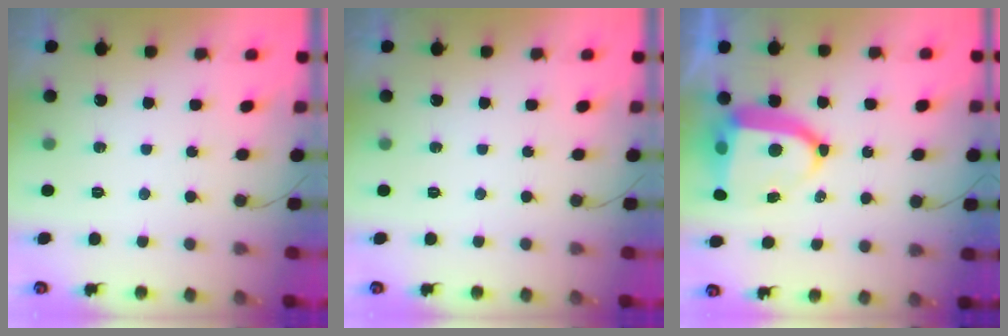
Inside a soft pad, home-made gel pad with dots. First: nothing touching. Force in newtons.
{"total": 0.0}
{"total": 10.5, "press": 10.4, "slide": 1.2}